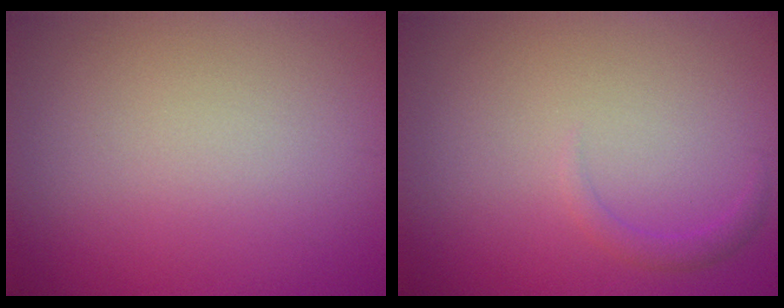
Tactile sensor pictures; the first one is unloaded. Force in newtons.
{"total": 1.1, "press": 1.1, "slide": 0.0}